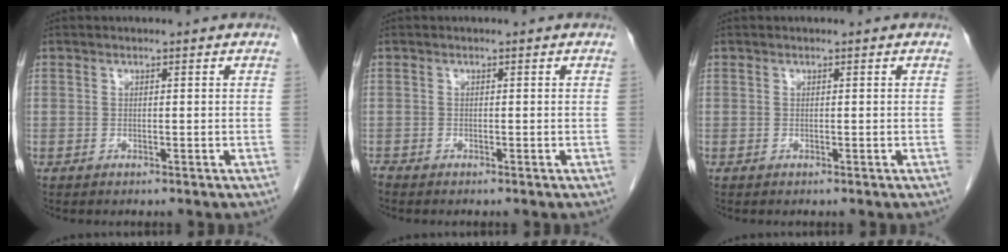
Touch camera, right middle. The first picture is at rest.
{"total": 0.5, "force": [-0.5, 0.0, 0.0], "torque": [-0.005, -0.003, -0.011]}
{"total": 0.0}